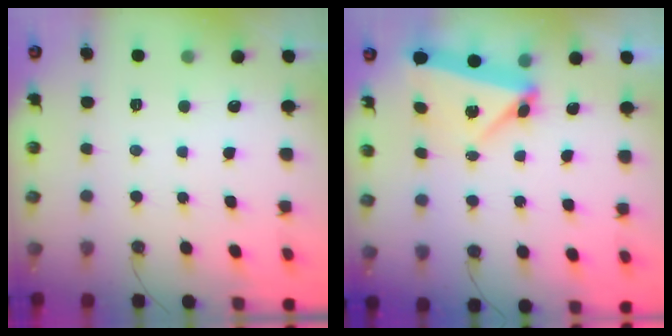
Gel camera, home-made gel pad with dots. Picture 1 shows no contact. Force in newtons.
{"total": 6.0, "press": 4.6, "slide": 3.9}